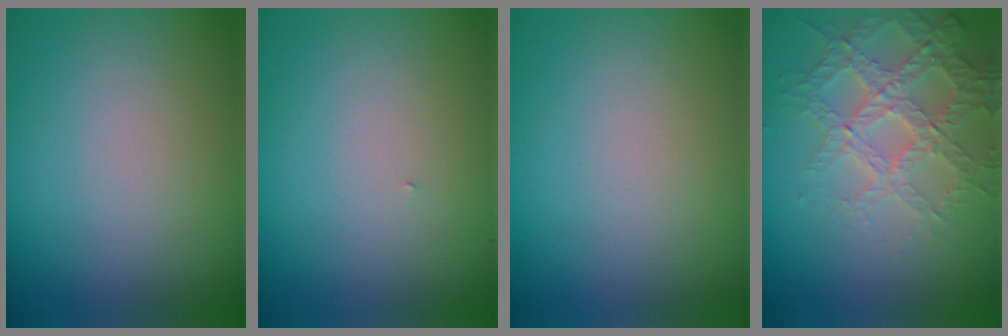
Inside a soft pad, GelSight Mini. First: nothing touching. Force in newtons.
{"total": 0.0}
{"total": 0.0}
{"total": 3.7, "press": 3.6, "slide": 0.9}